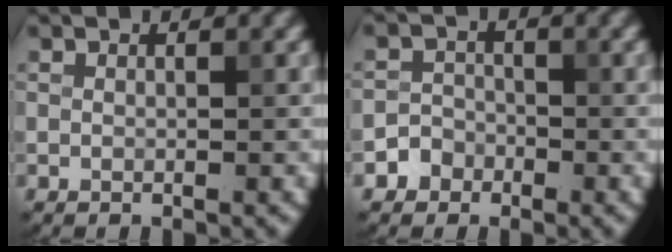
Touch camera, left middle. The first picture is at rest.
{"total": 1.9, "force": [-1.1, 1.6, 0.1], "torque": [0.014, 0.008, -0.024]}